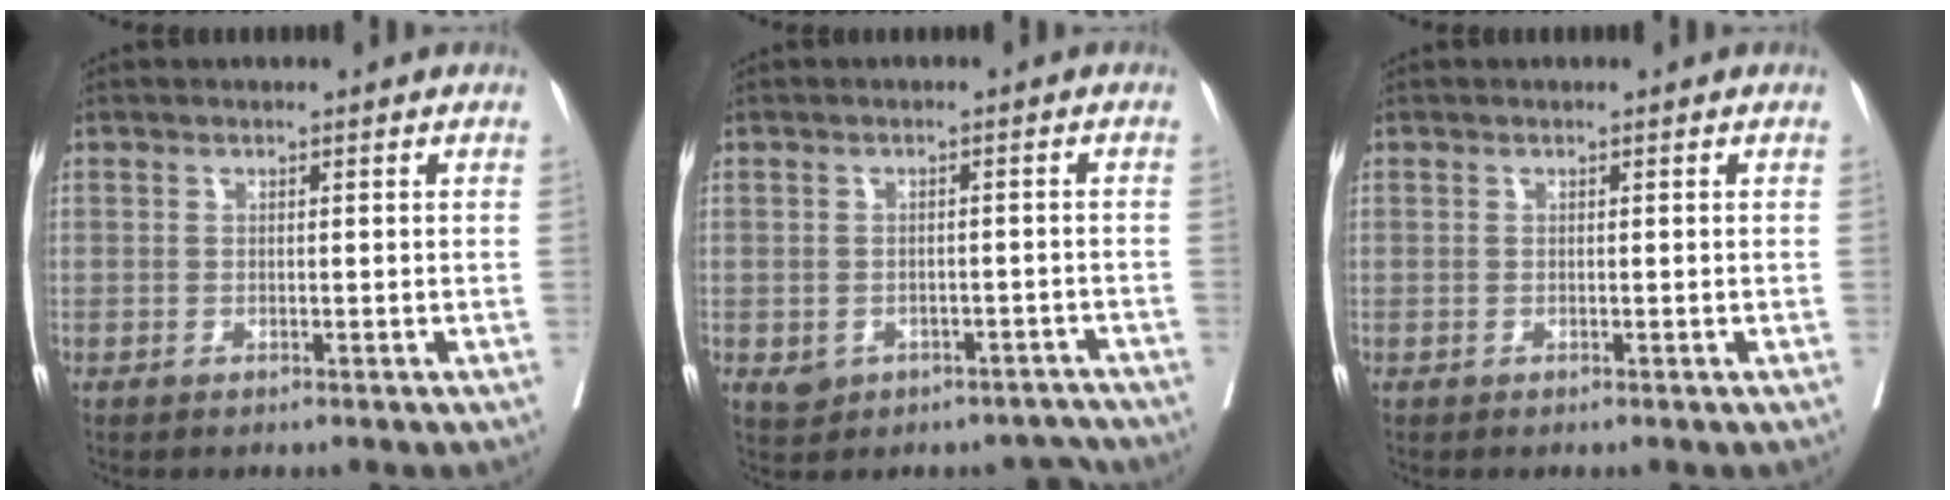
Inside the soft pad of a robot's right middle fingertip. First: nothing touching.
{"total": 5.5, "force": [-3.6, 4.0, 1.2], "torque": [-0.003, 0.023, -0.041]}
{"total": 0.0}